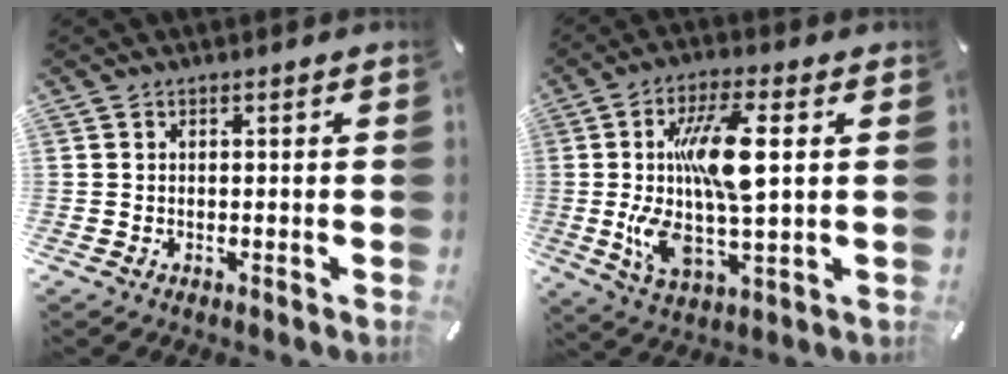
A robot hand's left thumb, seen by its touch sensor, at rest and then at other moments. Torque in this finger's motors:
{"motor_torque": [2.04, 2.97, 2.38, -0.39, 0.64]}